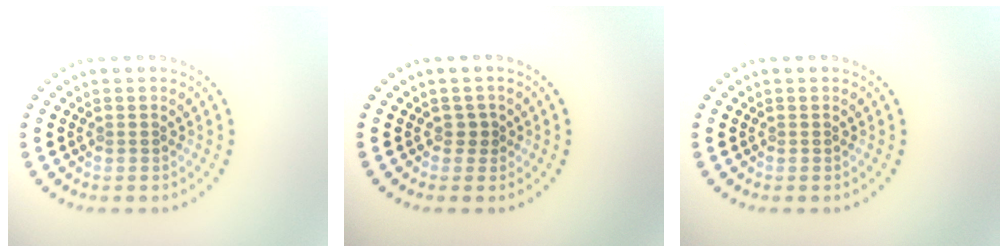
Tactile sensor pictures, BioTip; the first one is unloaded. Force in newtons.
{"total": 0.9, "press": 0.8, "slide": 0.4}
{"total": 0.0}